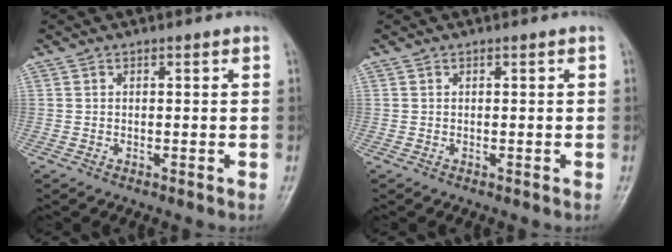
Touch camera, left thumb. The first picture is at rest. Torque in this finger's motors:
{"motor_torque": [0.00, 0.00, 0.00, -0.01, 0.00]}